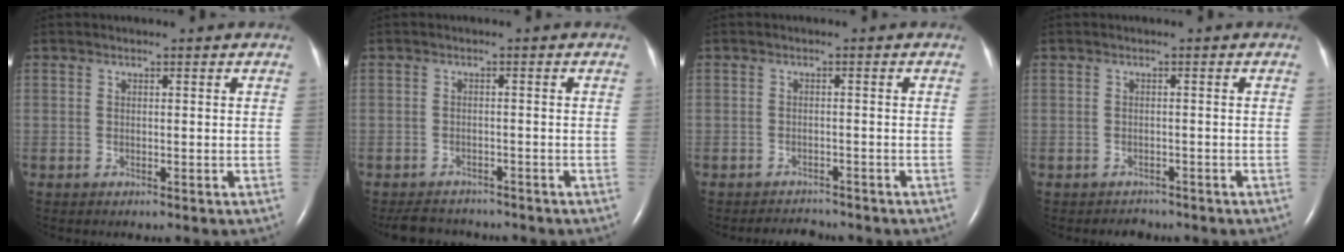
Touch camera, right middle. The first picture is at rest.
{"total": 5.7, "force": [-5.3, 1.8, 0.9], "torque": [-0.017, -0.005, -0.076]}
{"total": 2.5, "force": [-2.5, 0.4, -0.2], "torque": [-0.002, -0.009, -0.037]}
{"total": 1.6, "force": [-1.4, 0.8, -0.3], "torque": [-0.003, 0.000, -0.019]}